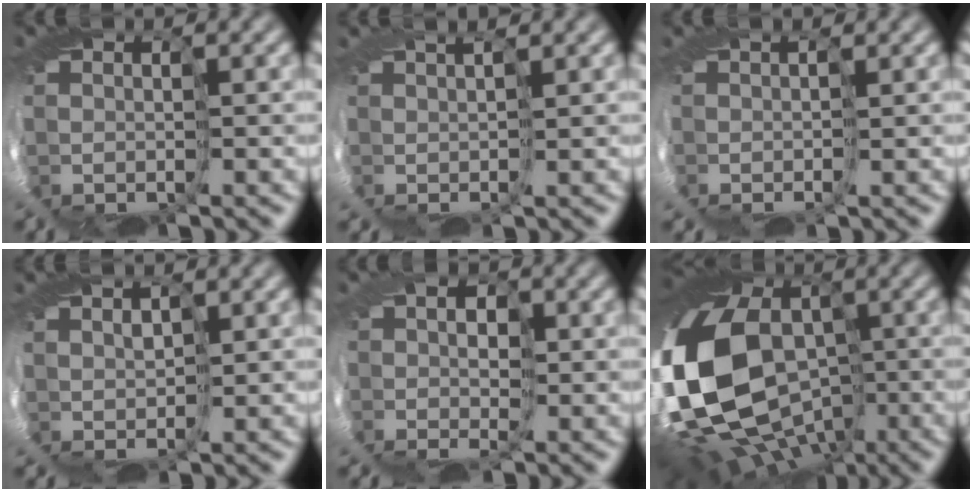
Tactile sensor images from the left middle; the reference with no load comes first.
{"total": 2.9, "force": [1.8, -2.2, -0.8], "torque": [0.024, 0.023, 0.002]}
{"total": 1.1, "force": [0.8, -0.6, -0.3], "torque": [0.008, 0.007, 0.001]}
{"total": 1.9, "force": [1.2, -1.2, -1.0], "torque": [0.018, 0.020, 0.005]}
{"total": 1.3, "force": [0.5, 0.7, 1.0], "torque": [0.013, 0.012, -0.008]}
{"total": 17.8, "force": [-3.4, 12.3, 12.4], "torque": [-0.244, -0.023, -0.099]}